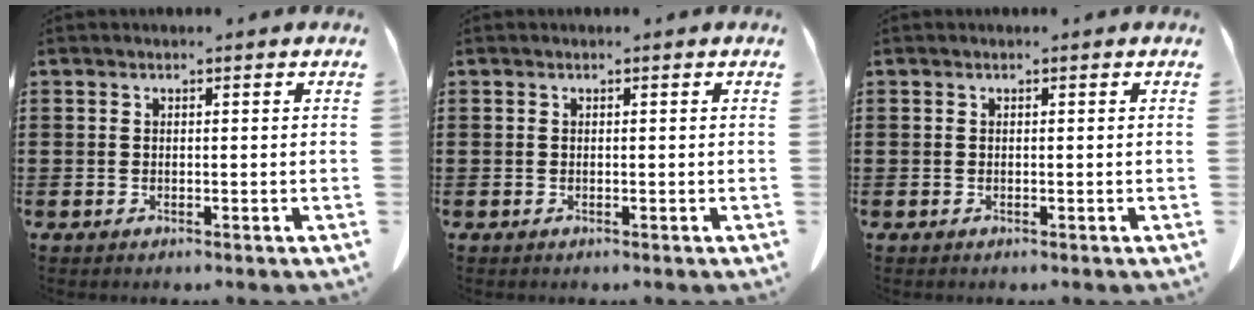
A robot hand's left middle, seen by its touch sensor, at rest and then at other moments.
{"total": 0.0}
{"total": 0.0}